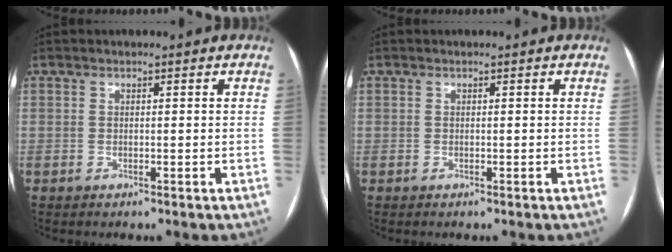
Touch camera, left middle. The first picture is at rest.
{"total": 0.0}